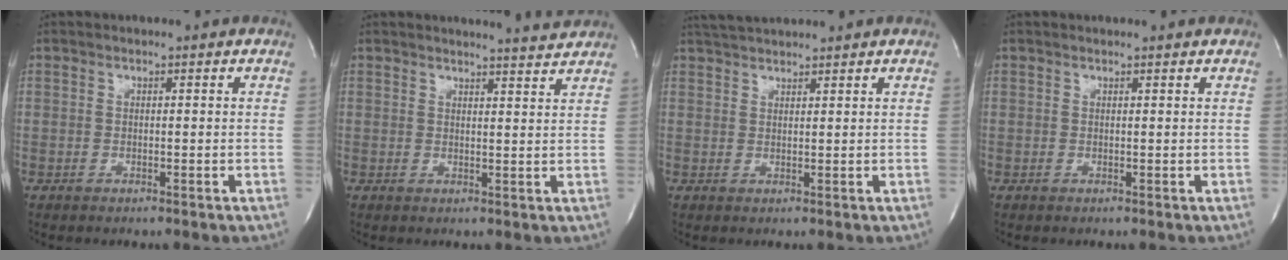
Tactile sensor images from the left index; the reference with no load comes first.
{"total": 3.8, "force": [3.7, -0.7, 0.0], "torque": [-0.011, -0.017, 0.038]}
{"total": 4.4, "force": [4.2, 0.2, 1.4], "torque": [-0.029, 0.028, 0.077]}
{"total": 0.9, "force": [0.9, 0.0, 0.0], "torque": [-0.008, -0.001, 0.008]}